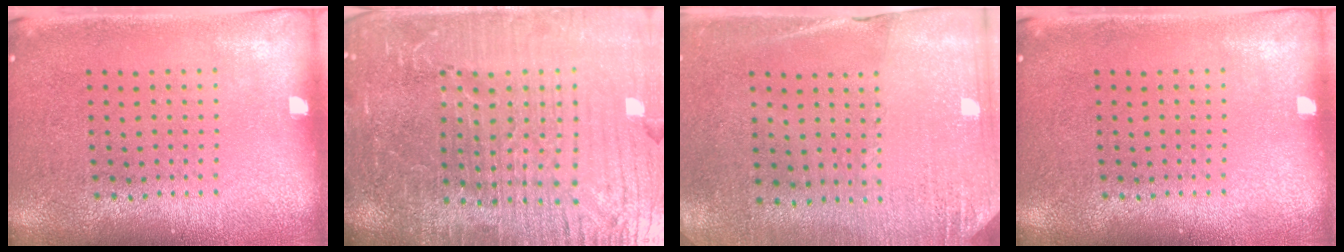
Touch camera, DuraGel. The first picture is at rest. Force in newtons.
{"total": 7.1, "press": 6.1, "slide": 3.6}
{"total": 2.6, "press": 2.4, "slide": 1.1}
{"total": 0.0}